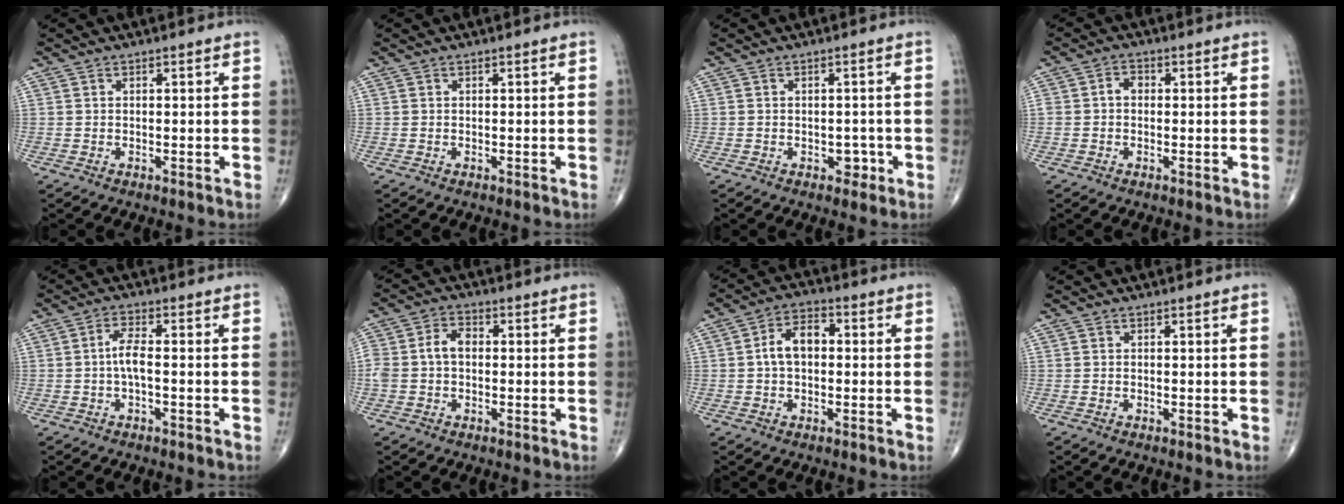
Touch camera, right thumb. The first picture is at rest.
{"total": 0.0}
{"total": 2.3, "force": [-0.9, 1.6, 1.3], "torque": [-0.002, 0.004, -0.011]}
{"total": 2.4, "force": [-0.1, 1.8, 1.5], "torque": [-0.019, 0.012, -0.006]}
{"total": 3.7, "force": [-0.6, 1.0, 3.5], "torque": [-0.075, 0.010, -0.014]}
{"total": 5.7, "force": [-0.1, 4.0, 4.1], "torque": [-0.089, 0.024, -0.005]}
{"total": 6.7, "force": [0.2, 4.3, 5.2], "torque": [-0.086, 0.024, -0.006]}
{"total": 0.0}